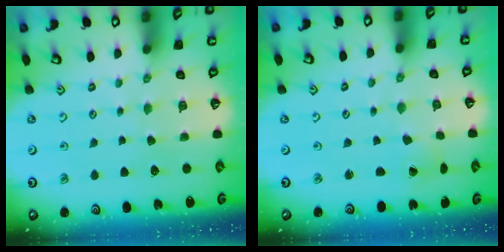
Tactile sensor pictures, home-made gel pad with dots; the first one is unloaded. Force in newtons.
{"total": 0.7, "press": 0.7, "slide": 0.0}